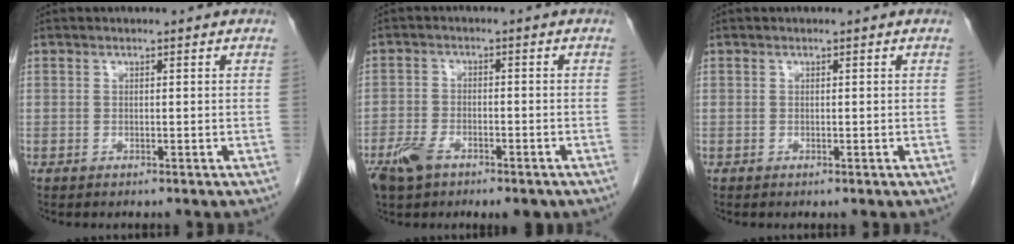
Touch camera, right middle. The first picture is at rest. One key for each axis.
{"total": 7.6, "fx": -4.7, "fy": 3.6, "fz": 4.8, "tx": -0.087, "ty": -0.002, "tz": -0.077}
{"total": 0.0}